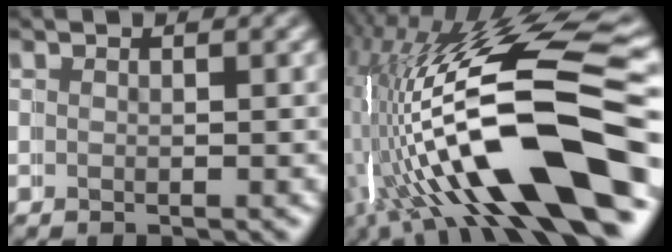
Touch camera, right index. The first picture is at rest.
{"total": 16.5, "force": [-3.7, 6.9, 14.6], "torque": [-0.252, -0.023, -0.049]}